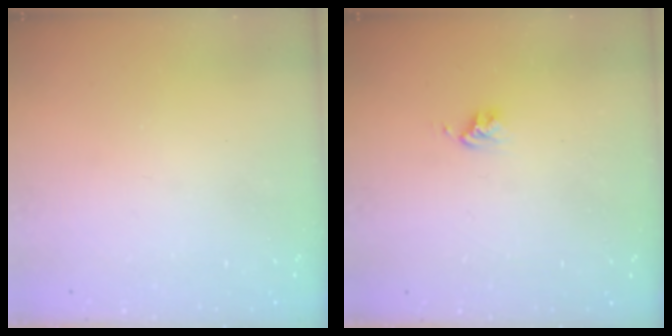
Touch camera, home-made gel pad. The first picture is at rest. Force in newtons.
{"total": 2.7, "press": 2.6, "slide": 0.4}